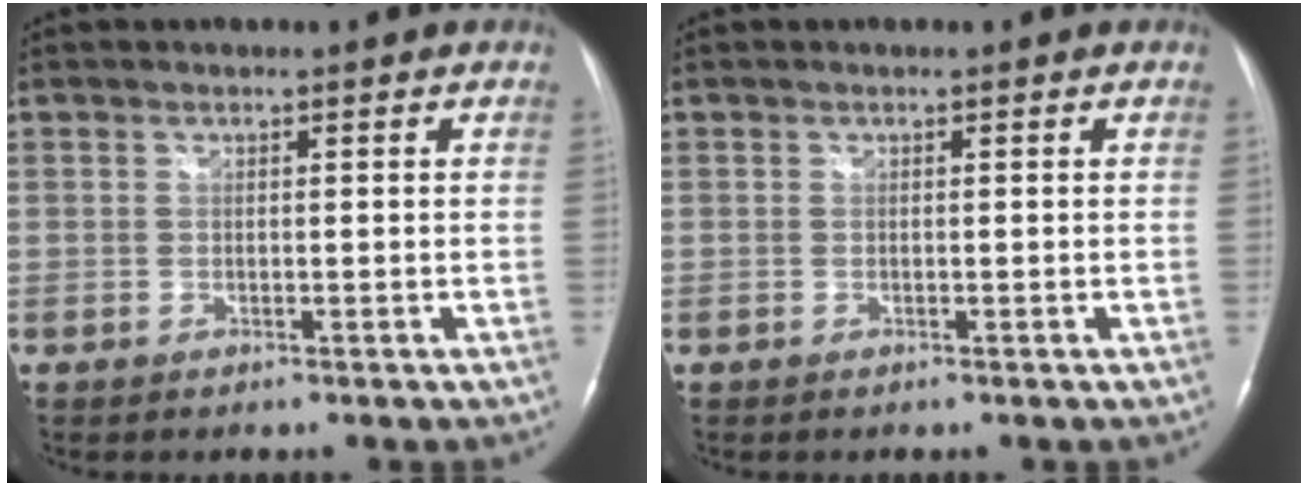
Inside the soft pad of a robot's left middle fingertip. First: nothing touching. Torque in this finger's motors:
{"motor_torque": [0.66, -0.76, 0.03, 0.00]}